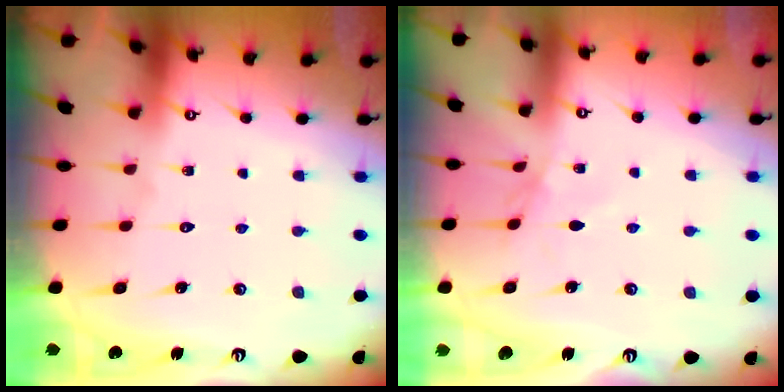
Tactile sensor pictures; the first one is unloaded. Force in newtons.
{"total": 2.9, "press": 2.9, "slide": 0.4}